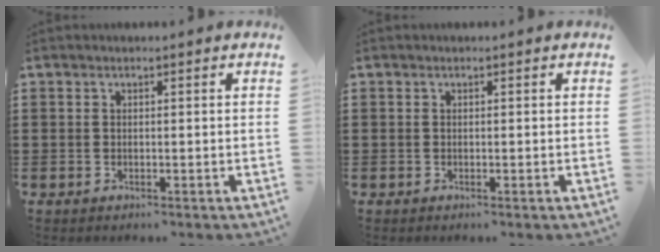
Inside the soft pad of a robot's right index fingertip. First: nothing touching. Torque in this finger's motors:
{"motor_torque": [0.52, 0.46, 0.04, 0.01]}